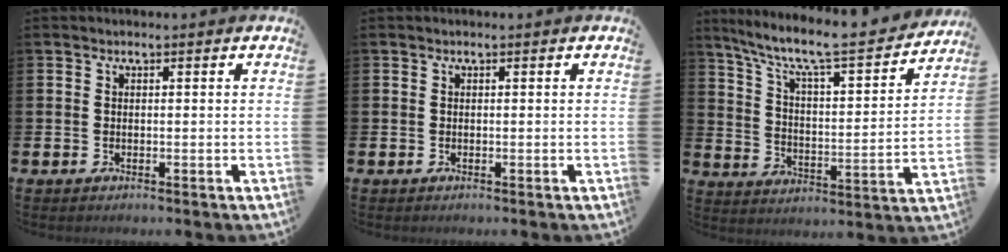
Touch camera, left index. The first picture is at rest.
{"total": 0.0}
{"total": 8.8, "force": [7.6, 1.4, 4.1], "torque": [-0.109, -0.056, 0.122]}